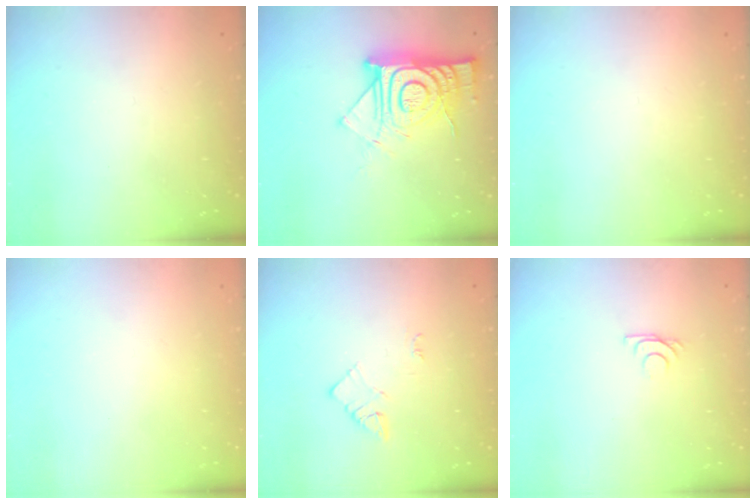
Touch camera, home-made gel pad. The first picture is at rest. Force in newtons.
{"total": 16.8, "press": 16.7, "slide": 1.5}
{"total": 0.0}
{"total": 1.5, "press": 1.5, "slide": 0.1}
{"total": 3.0, "press": 3.0, "slide": 0.4}
{"total": 6.2, "press": 6.2, "slide": 0.8}